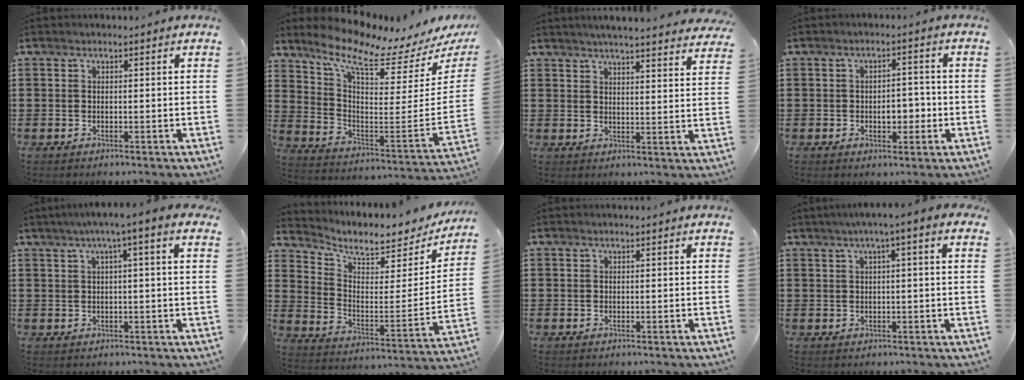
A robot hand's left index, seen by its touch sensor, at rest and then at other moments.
{"total": 8.8, "force": [6.4, 1.5, 5.9], "torque": [-0.130, -0.061, 0.098]}
{"total": 4.1, "force": [4.0, -0.5, 1.0], "torque": [-0.035, -0.020, 0.070]}
{"total": 4.5, "force": [-1.0, 2.4, 3.6], "torque": [-0.052, 0.000, -0.025]}
{"total": 2.9, "force": [0.4, -0.1, 2.8], "torque": [-0.053, -0.002, 0.003]}
{"total": 5.5, "force": [4.8, 1.7, 2.2], "torque": [-0.064, -0.039, 0.077]}
{"total": 0.0}
{"total": 2.5, "force": [0.3, 0.0, 2.4], "torque": [-0.044, -0.001, 0.003]}